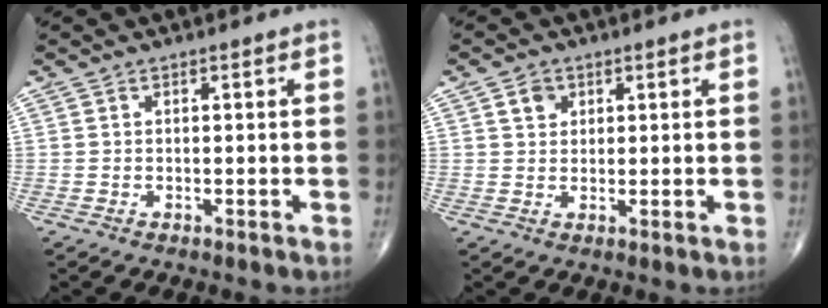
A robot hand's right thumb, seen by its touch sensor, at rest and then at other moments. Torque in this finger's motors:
{"motor_torque": [0.57, 0.56, 0.46, 0.18, -0.01]}